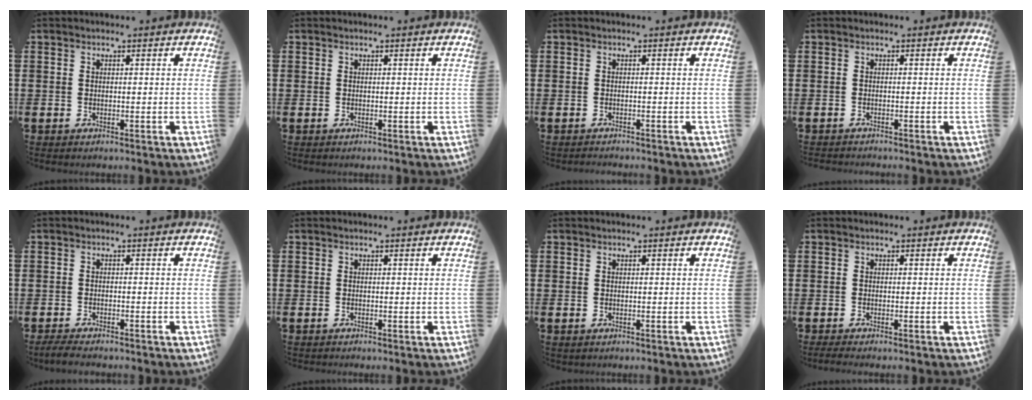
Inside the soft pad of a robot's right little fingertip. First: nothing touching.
{"total": 0.0}
{"total": 0.7, "force": [-0.7, 0.0, 0.0], "torque": [-0.001, -0.003, -0.014]}
{"total": 0.8, "force": [-0.8, -0.1, 0.0], "torque": [-0.002, -0.001, -0.017]}
{"total": 1.6, "force": [-1.5, 0.2, 0.6], "torque": [-0.012, 0.003, -0.029]}
{"total": 0.0}
{"total": 0.0}
{"total": 0.8, "force": [-0.4, 0.1, 0.7], "torque": [-0.010, -0.003, -0.008]}